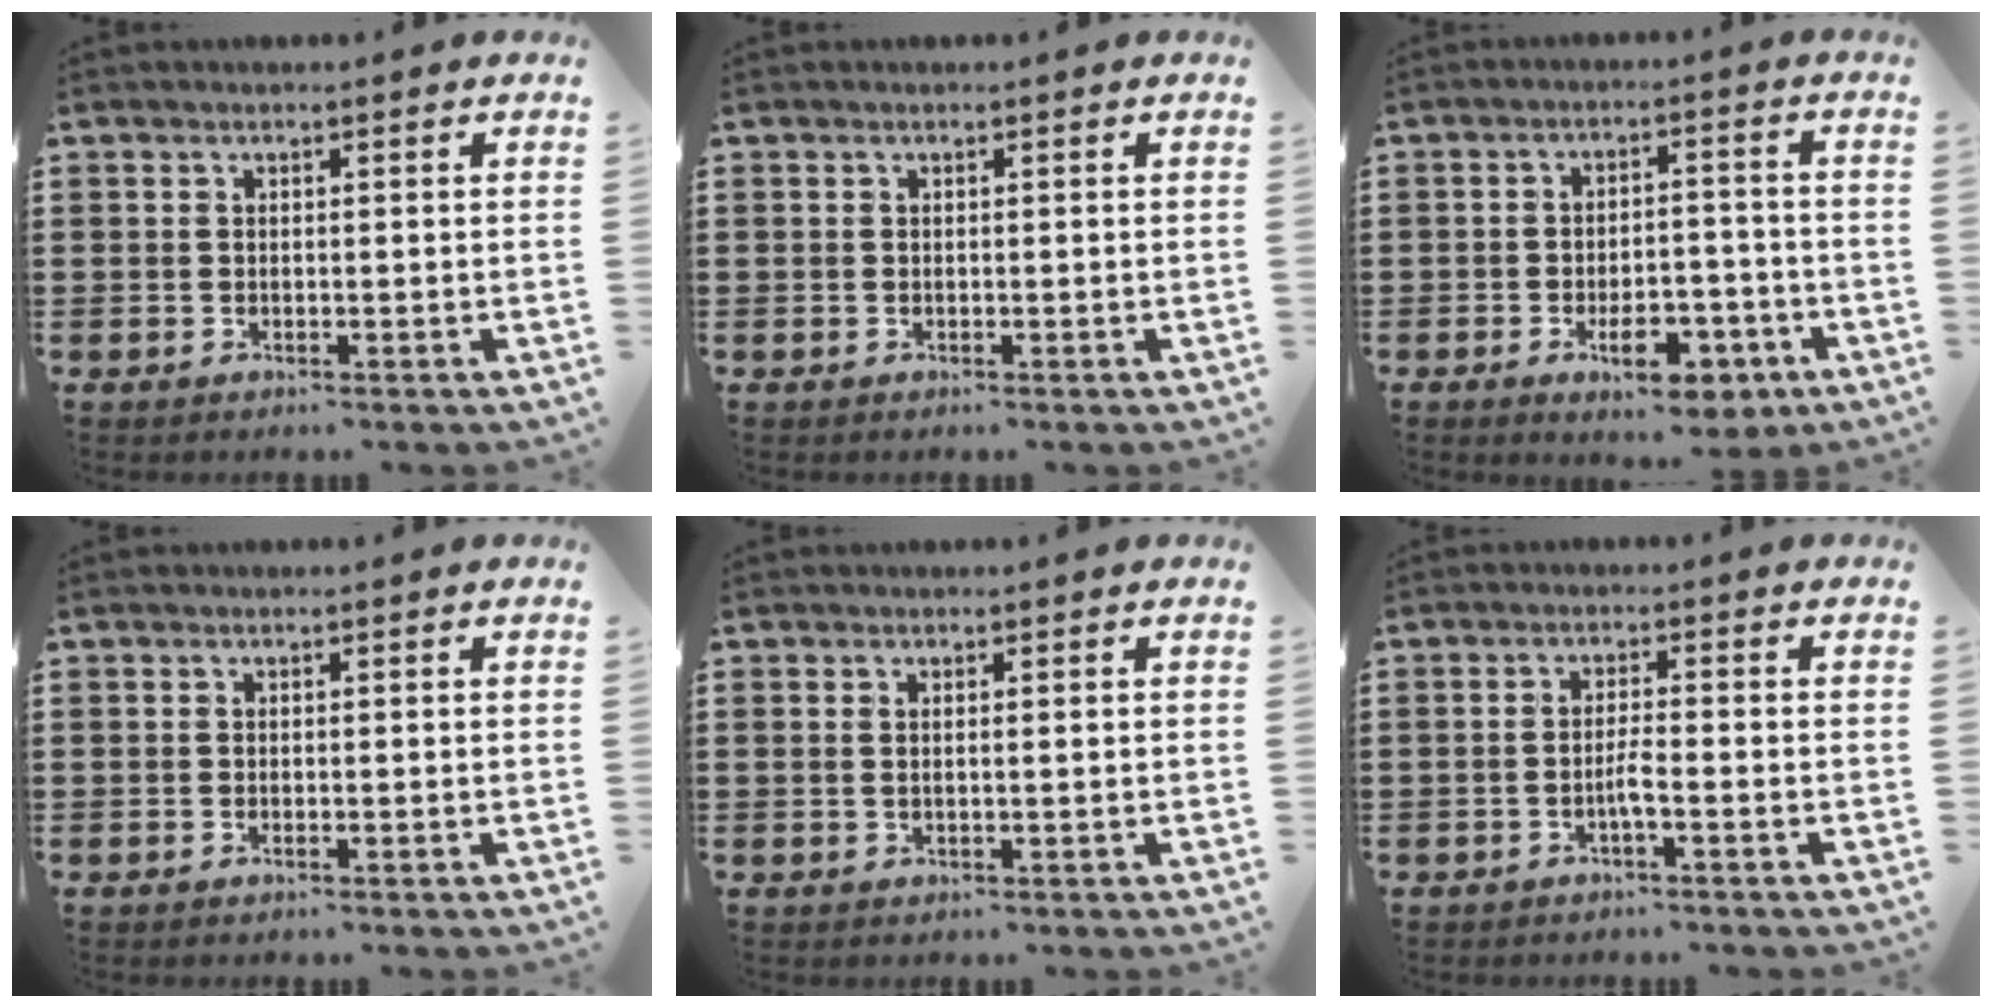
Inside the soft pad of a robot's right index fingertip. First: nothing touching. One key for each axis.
{"total": 0.0}
{"total": 8.4, "fx": -4.6, "fy": 3.5, "fz": 6.2, "tx": -0.090, "ty": 0.009, "tz": -0.075}
{"total": 0.0}
{"total": 0.8, "fx": 0.2, "fy": 0.1, "fz": 0.8, "tx": -0.015, "ty": 0.000, "tz": 0.004}
{"total": 2.4, "fx": -1.1, "fy": 0.0, "fz": 2.1, "tx": -0.046, "ty": -0.003, "tz": -0.024}